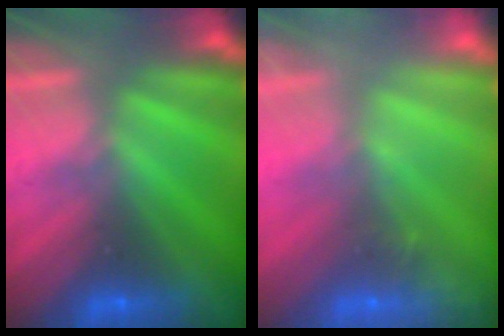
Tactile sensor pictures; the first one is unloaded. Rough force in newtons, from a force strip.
{"total": 2.2}